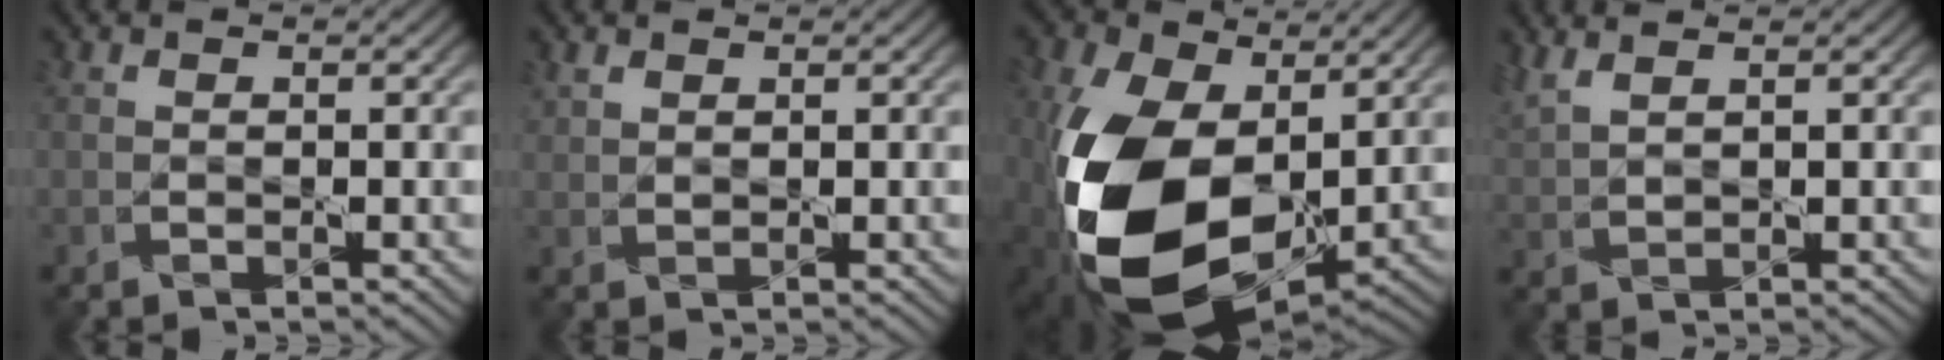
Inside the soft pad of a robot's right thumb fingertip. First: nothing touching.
{"total": 1.2, "force": [0.9, 0.5, 0.5], "torque": [-0.019, -0.002, 0.023]}
{"total": 18.2, "force": [-0.9, 12.1, 13.6], "torque": [-0.316, -0.044, -0.009]}
{"total": 3.3, "force": [2.5, 0.7, 2.1], "torque": [-0.057, 0.012, 0.052]}